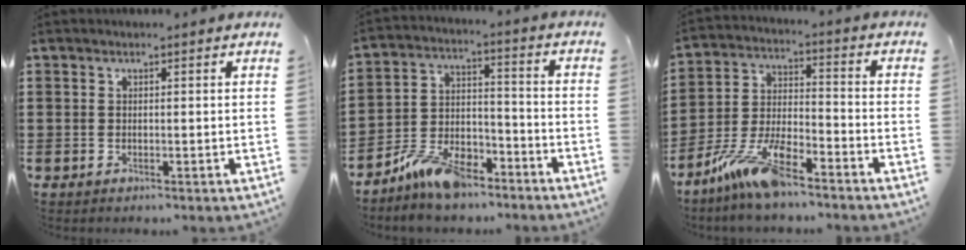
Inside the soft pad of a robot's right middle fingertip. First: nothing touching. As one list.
[{"total": 9.6, "force": [-7.7, 3.5, 4.5], "torque": [-0.087, 0.026, -0.146]}, {"total": 10.3, "force": [-7.8, 2.3, 6.3], "torque": [-0.140, 0.007, -0.154]}]